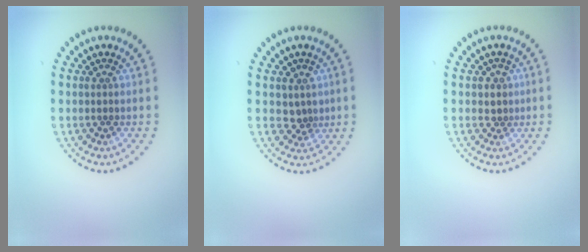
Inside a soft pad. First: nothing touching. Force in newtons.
{"total": 1.9, "press": 1.4, "slide": 1.2}
{"total": 0.9, "press": 0.7, "slide": 0.7}